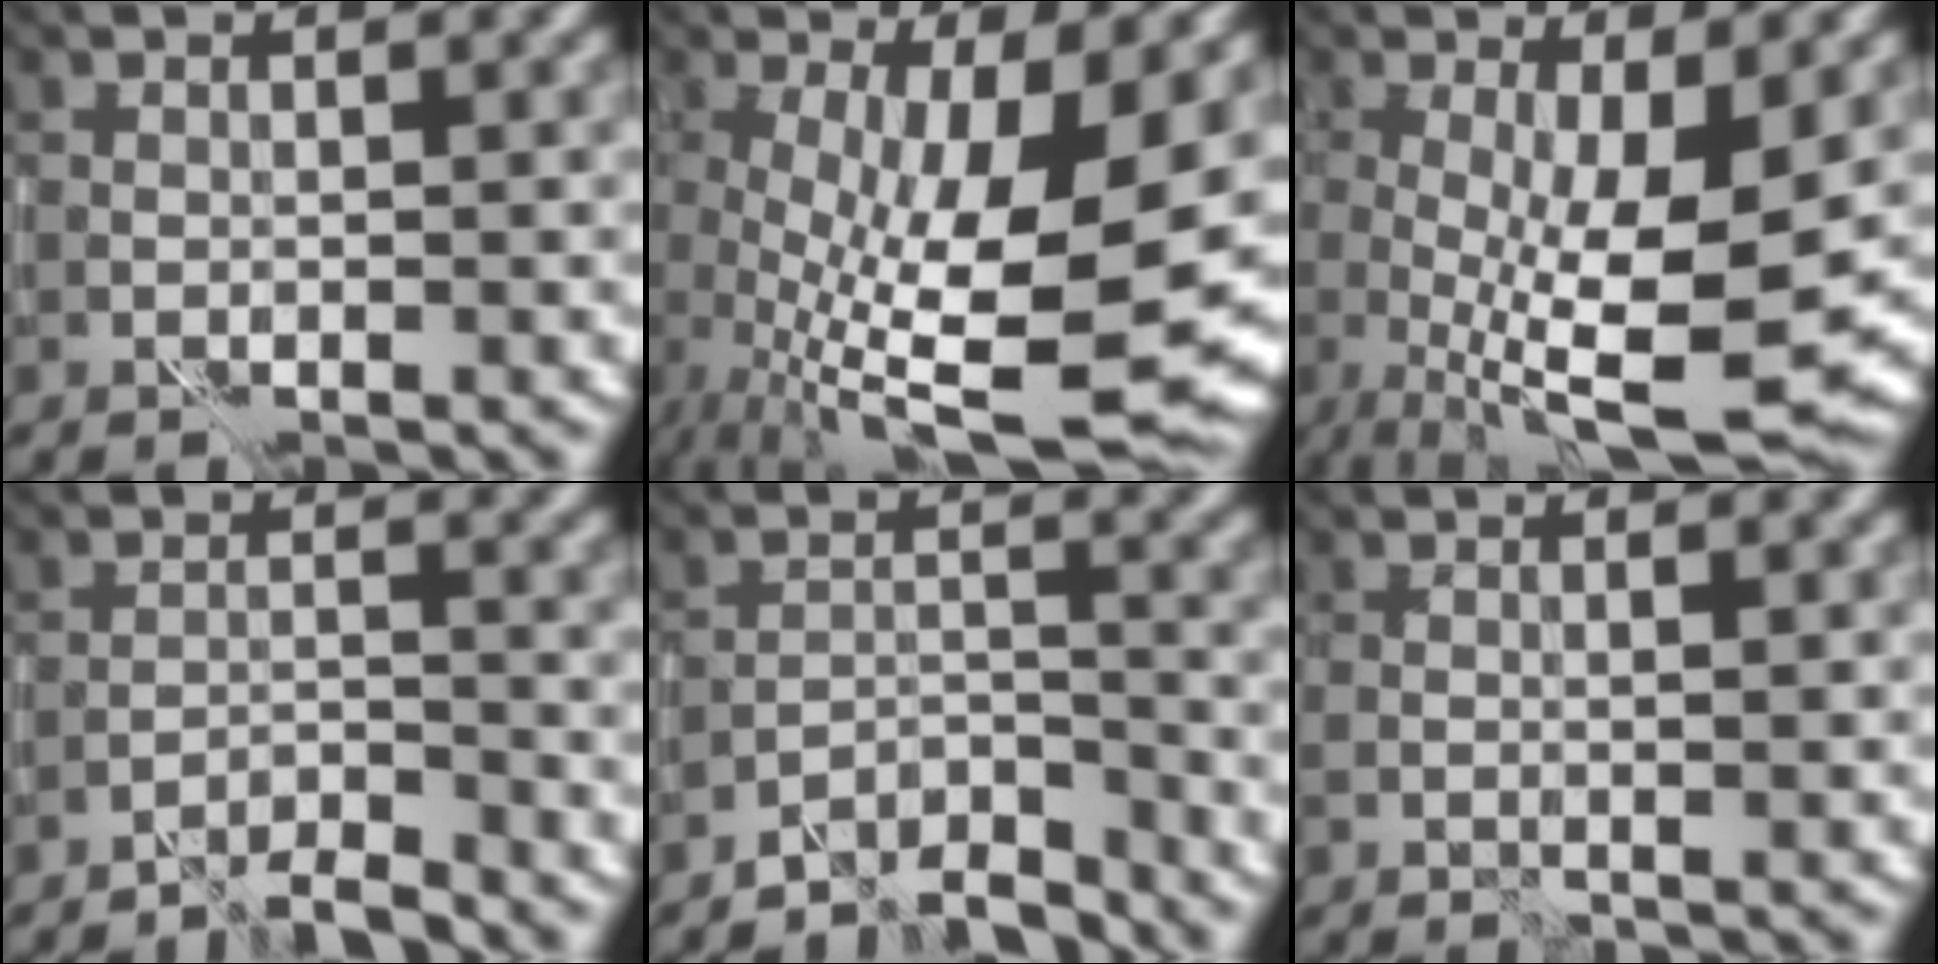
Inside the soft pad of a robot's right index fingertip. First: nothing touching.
{"total": 14.1, "force": [-1.6, 4.7, 13.2], "torque": [-0.205, -0.015, -0.014]}
{"total": 10.6, "force": [-1.2, 3.2, 10.0], "torque": [-0.168, -0.021, -0.012]}
{"total": 3.1, "force": [-2.9, 0.1, 0.9], "torque": [-0.012, 0.007, -0.058]}
{"total": 4.8, "force": [-4.5, 0.9, 1.1], "torque": [-0.013, 0.004, -0.084]}
{"total": 1.3, "force": [0.0, 0.2, 1.3], "torque": [-0.020, -0.001, -0.001]}